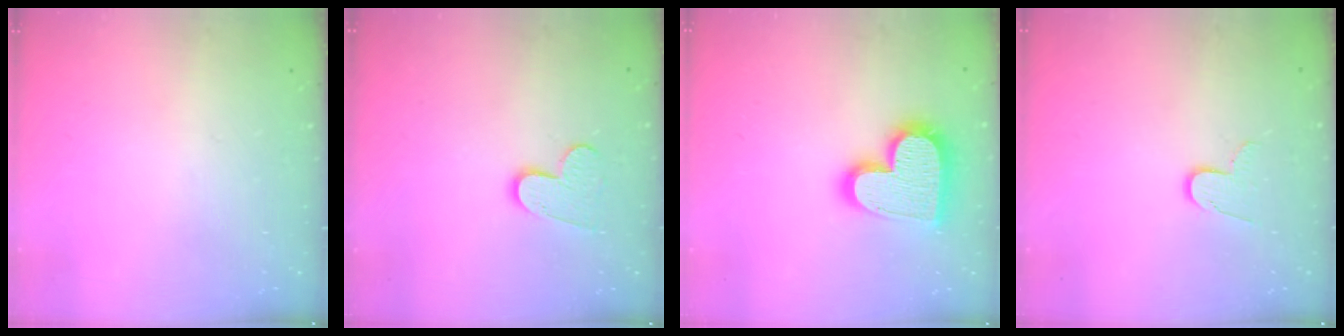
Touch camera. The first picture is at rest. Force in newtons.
{"total": 8.5, "press": 8.5, "slide": 0.5}
{"total": 17.9, "press": 17.9, "slide": 1.1}
{"total": 7.2, "press": 7.2, "slide": 0.6}